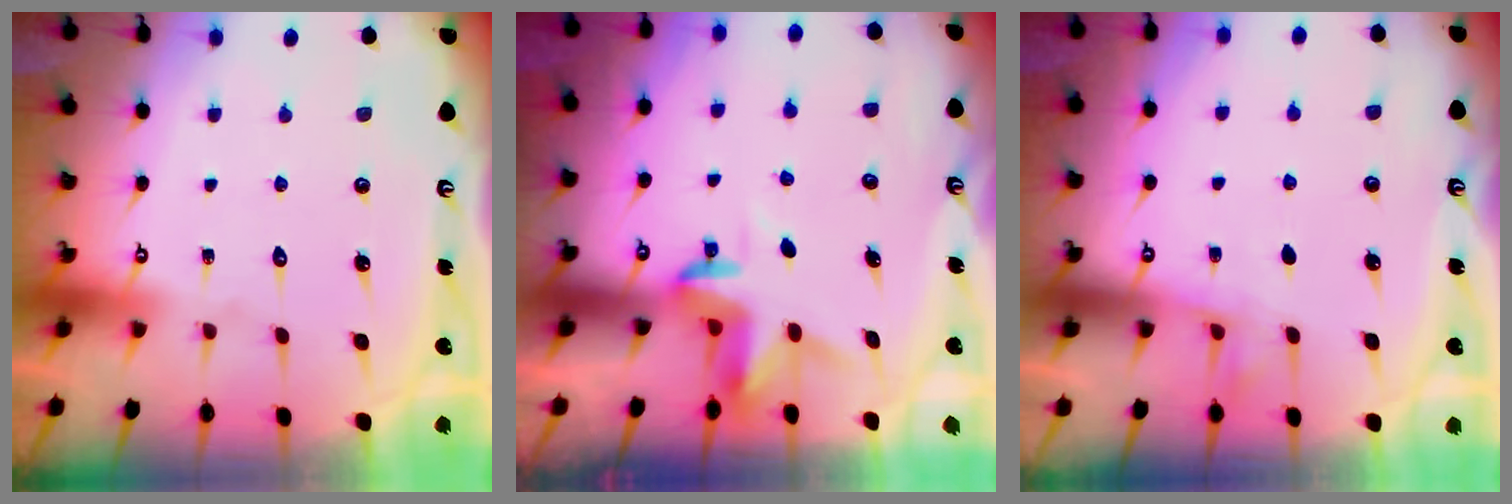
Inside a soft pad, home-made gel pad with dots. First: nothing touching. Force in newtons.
{"total": 3.5, "press": 3.5, "slide": 0.2}
{"total": 2.7, "press": 2.5, "slide": 1.2}